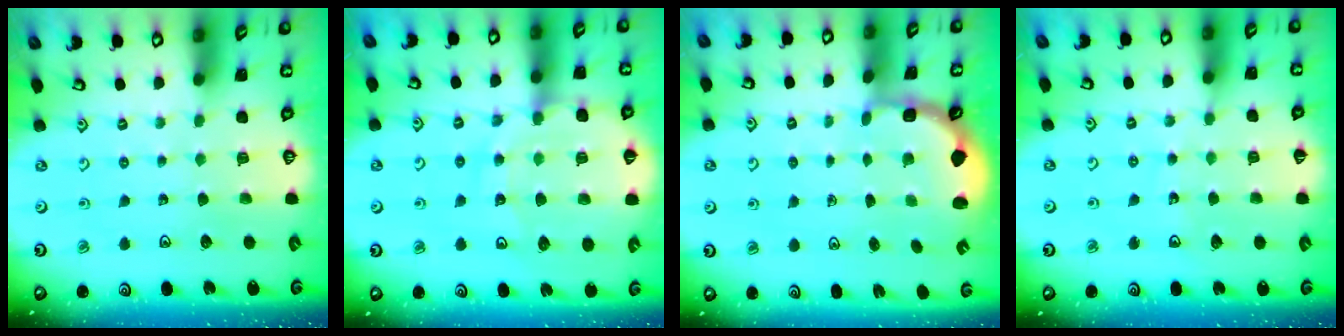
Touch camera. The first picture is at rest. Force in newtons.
{"total": 14.6, "press": 14.1, "slide": 3.5}
{"total": 2.7, "press": 2.1, "slide": 1.7}
{"total": 6.2, "press": 5.8, "slide": 2.2}